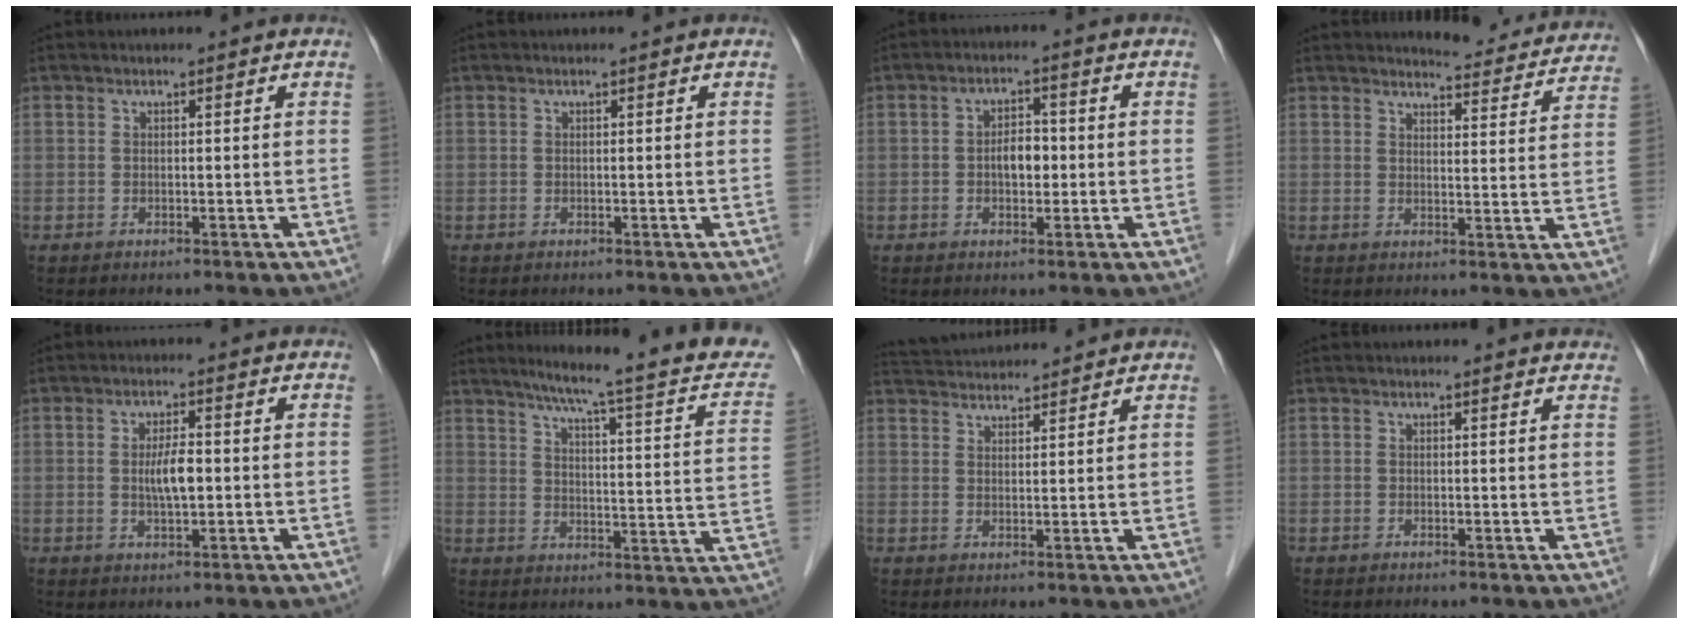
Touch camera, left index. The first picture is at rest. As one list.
[{"total": 0.0}, {"total": 3.7, "force": [-0.5, 2.1, 3.0], "torque": [-0.054, 0.010, -0.008]}, {"total": 10.3, "force": [10.1, 1.7, 1.4], "torque": [-0.002, -0.020, 0.105]}, {"total": 4.2, "force": [-0.2, 1.0, 4.0], "torque": [-0.078, 0.001, -0.002]}, {"total": 20.4, "force": [16.7, 1.2, 11.7], "torque": [-0.154, -0.026, 0.197]}, {"total": 8.2, "force": [8.0, 0.8, 1.8], "torque": [-0.037, 0.036, 0.127]}, {"total": 3.0, "force": [2.9, 0.6, 0.4], "torque": [-0.006, 0.002, 0.017]}]